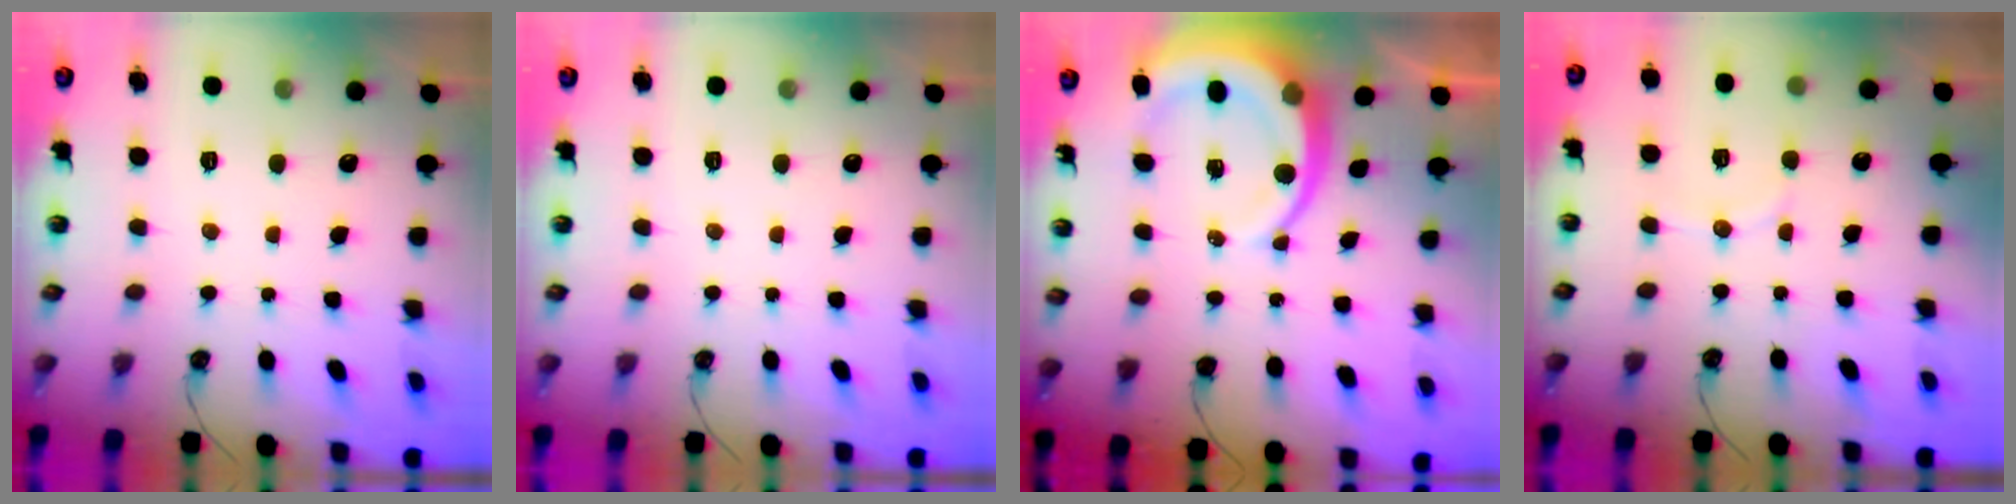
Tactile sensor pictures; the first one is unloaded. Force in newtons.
{"total": 0.0}
{"total": 10.0, "press": 9.9, "slide": 1.4}
{"total": 5.7, "press": 5.5, "slide": 1.5}